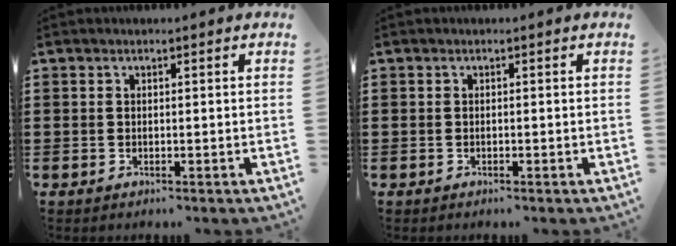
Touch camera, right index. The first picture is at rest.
{"total": 0.0}